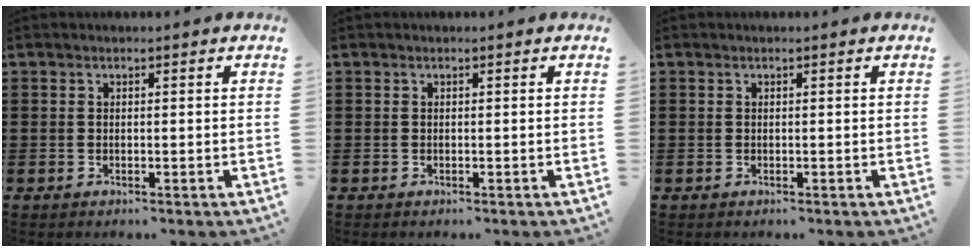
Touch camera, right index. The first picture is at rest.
{"total": 0.0}
{"total": 0.0}